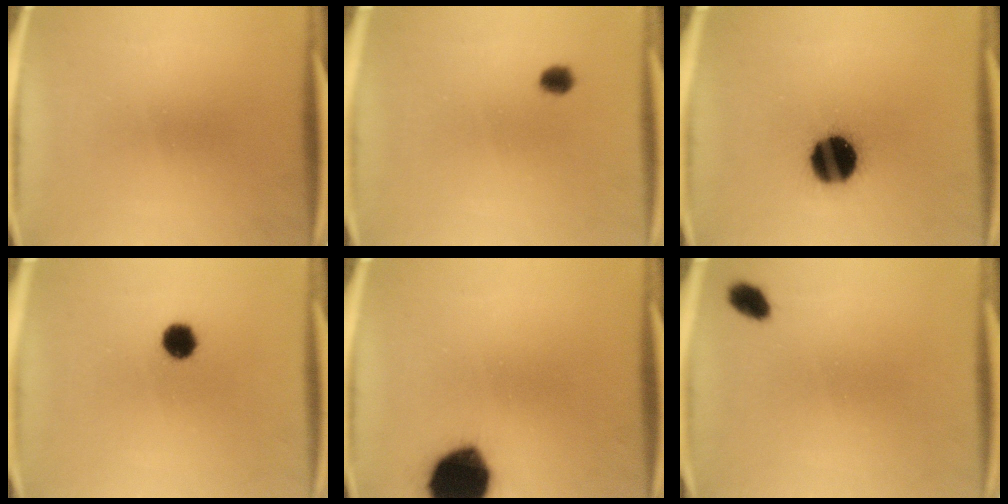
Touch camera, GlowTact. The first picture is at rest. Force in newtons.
{"total": 2.4}
{"total": 15.3}
{"total": 5.1}
{"total": 18.0}
{"total": 3.0}